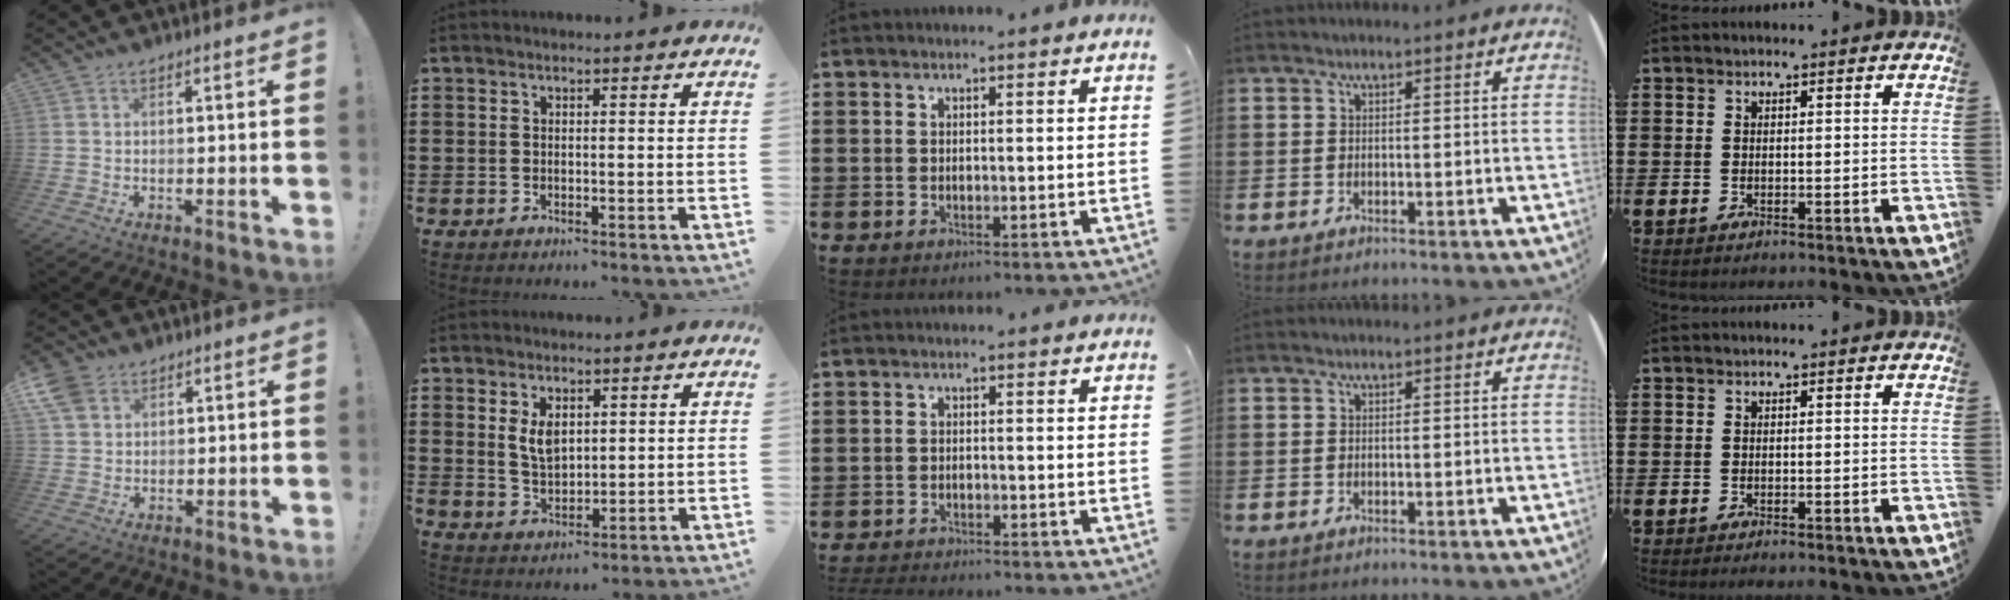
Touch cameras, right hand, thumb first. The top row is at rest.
{"thumb": {"total": 6.2, "force": [3.5, 4.4, 2.7], "torque": [-0.056, -0.010, 0.071]}, "index": {"total": 4.3, "force": [1.7, 2.5, 3.1], "torque": [-0.062, 0.003, 0.028]}, "middle": {"total": 2.3, "force": [-2.3, 0.1, 0.3], "torque": [-0.016, -0.004, -0.049]}}